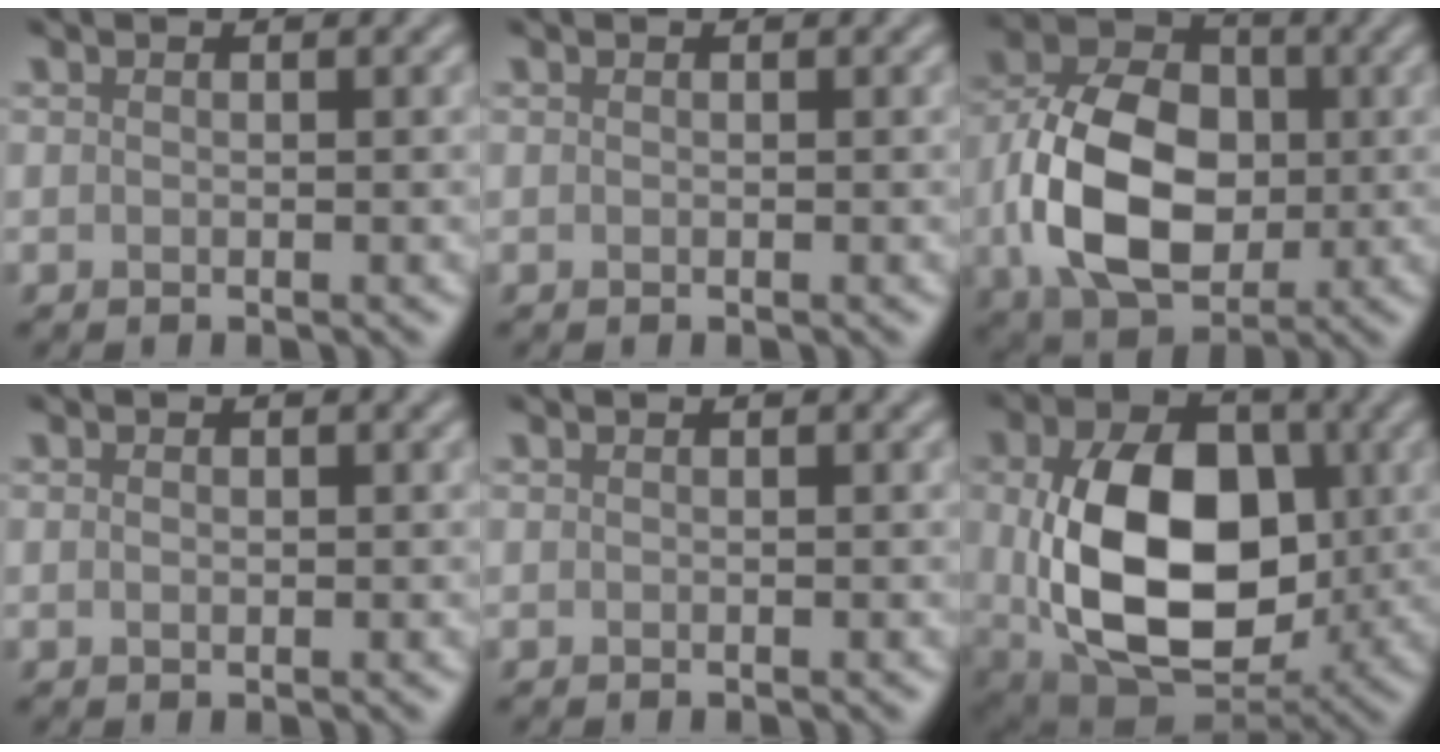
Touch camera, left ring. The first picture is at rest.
{"total": 0.0}
{"total": 11.1, "force": [-1.0, 7.7, 7.9], "torque": [-0.165, -0.002, -0.023]}
{"total": 0.7, "force": [0.0, 0.5, 0.5], "torque": [-0.009, 0.000, 0.001]}
{"total": 0.0}
{"total": 12.6, "force": [-0.2, 8.4, 9.4], "torque": [-0.172, -0.015, 0.004]}